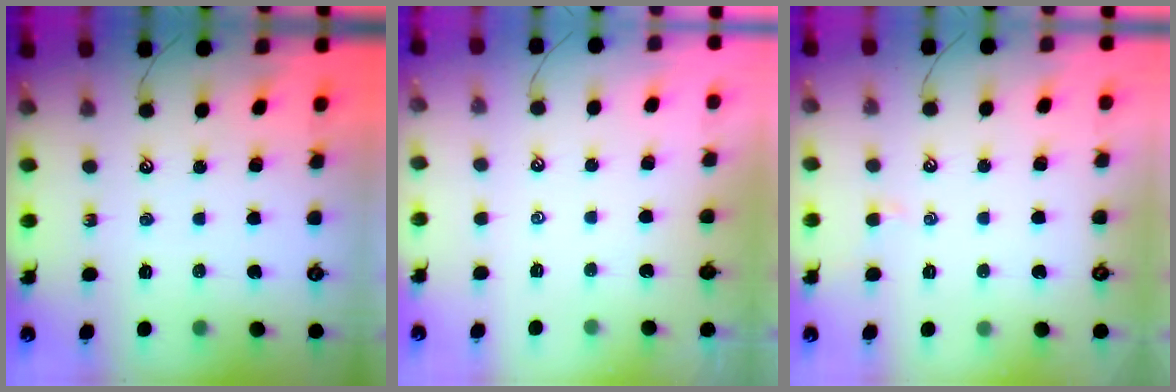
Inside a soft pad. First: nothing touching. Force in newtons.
{"total": 6.4, "press": 6.4, "slide": 0.3}
{"total": 1.2, "press": 1.1, "slide": 0.4}